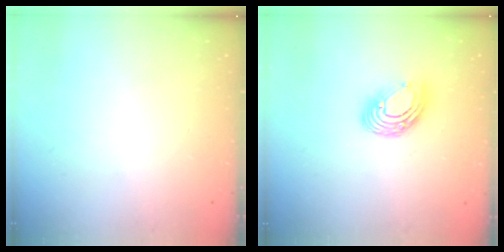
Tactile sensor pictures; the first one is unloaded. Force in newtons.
{"total": 10.5, "press": 10.4, "slide": 1.1}